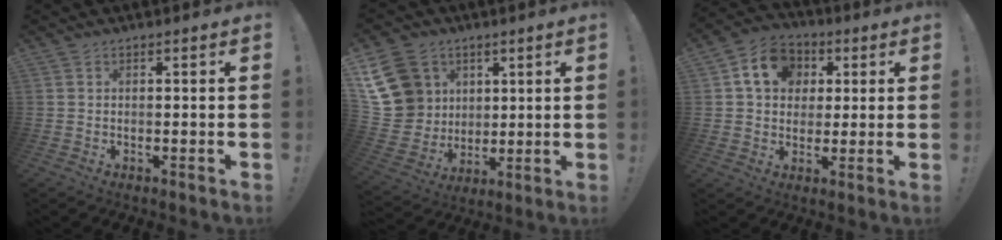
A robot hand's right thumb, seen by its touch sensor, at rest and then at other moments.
{"total": 18.2, "force": [6.0, 15.6, 7.3], "torque": [-0.135, -0.024, 0.140]}
{"total": 12.7, "force": [3.7, 10.5, 6.1], "torque": [-0.087, 0.003, 0.075]}